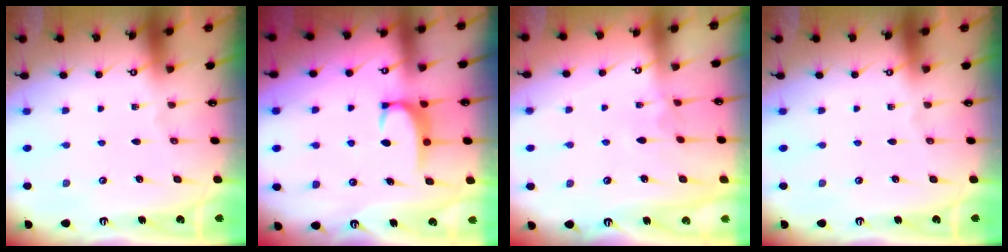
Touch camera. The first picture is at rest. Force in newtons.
{"total": 2.6, "press": 2.6, "slide": 0.4}
{"total": 2.7, "press": 2.7, "slide": 0.2}
{"total": 0.0}